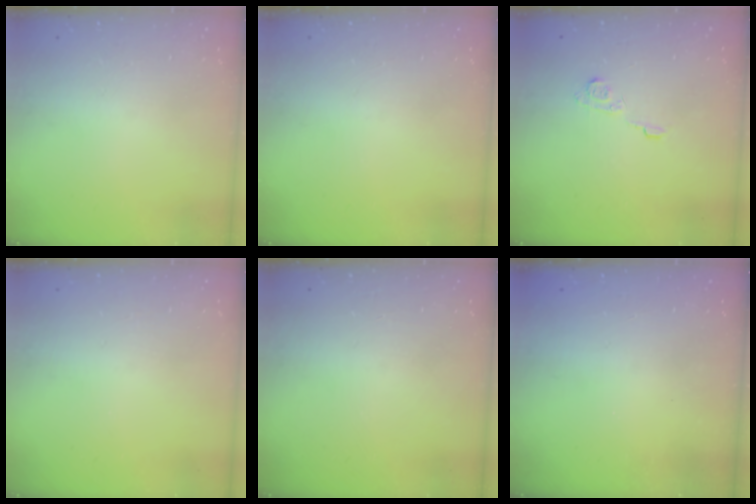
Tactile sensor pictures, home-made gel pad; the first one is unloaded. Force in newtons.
{"total": 0.0}
{"total": 6.2, "press": 6.2, "slide": 0.5}
{"total": 0.0}
{"total": 0.0}
{"total": 2.3, "press": 2.2, "slide": 0.8}